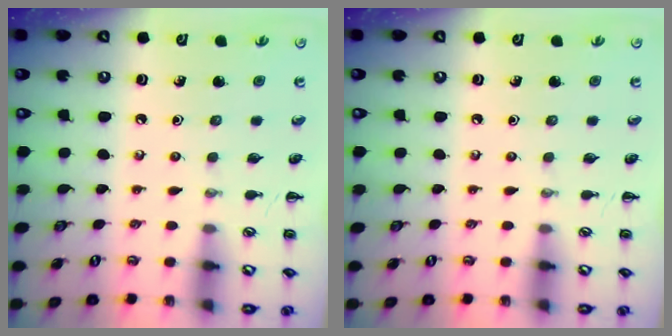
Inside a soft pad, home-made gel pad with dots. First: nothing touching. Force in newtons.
{"total": 0.0}